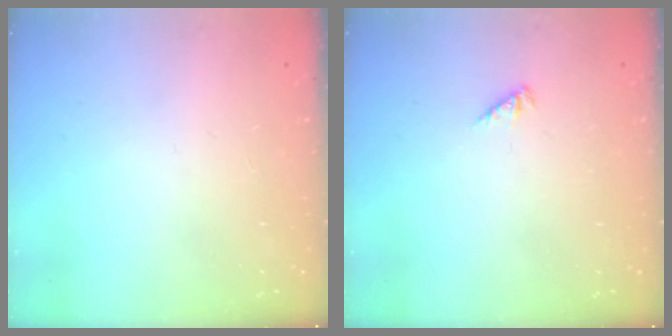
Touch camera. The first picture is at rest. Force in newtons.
{"total": 1.1, "press": 1.1, "slide": 0.3}